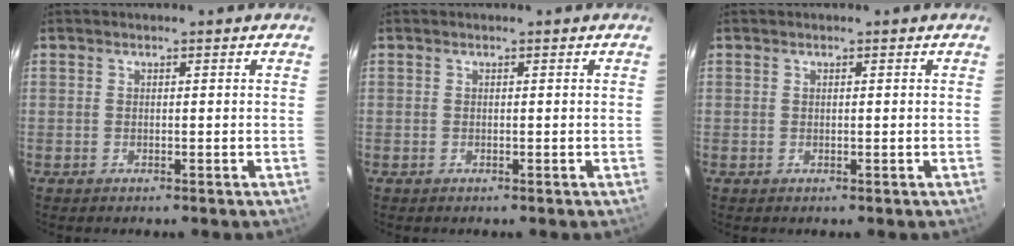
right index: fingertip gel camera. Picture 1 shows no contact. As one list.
[{"total": 0.0}, {"total": 0.0}]